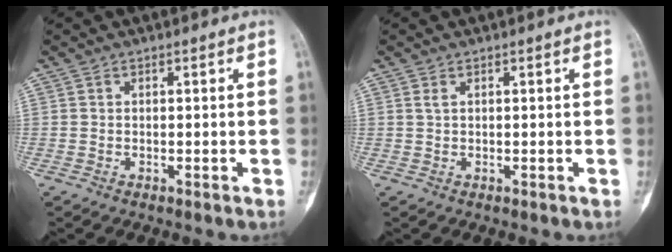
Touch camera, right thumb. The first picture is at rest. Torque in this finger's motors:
{"motor_torque": [-0.16, 0.15, 0.19, -0.01, 0.01]}